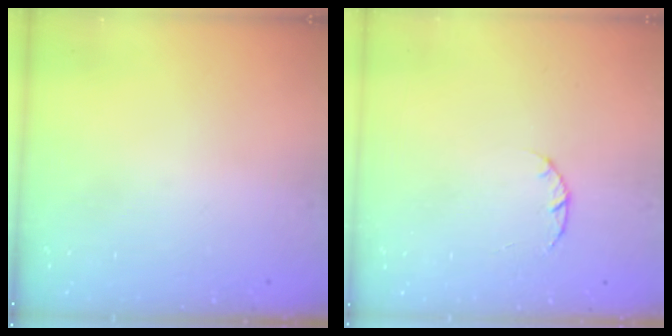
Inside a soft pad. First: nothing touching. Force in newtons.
{"total": 1.4, "press": 1.3, "slide": 0.3}